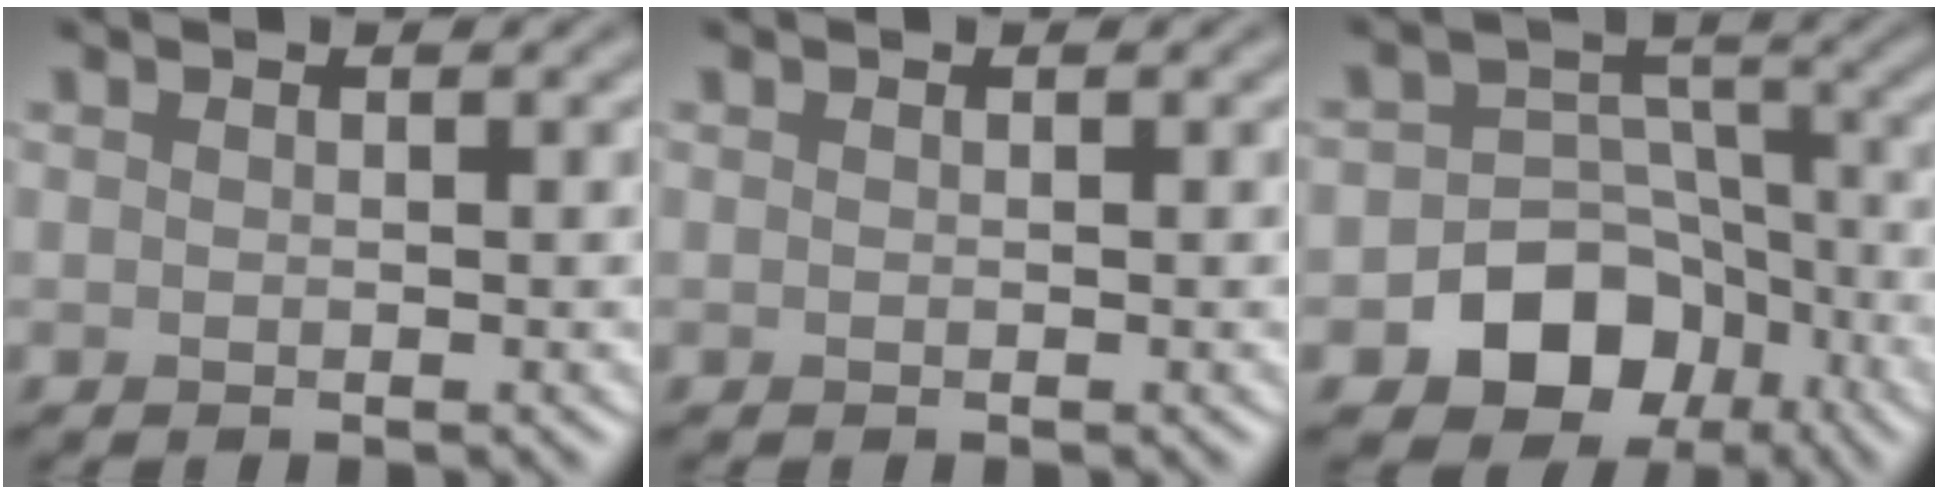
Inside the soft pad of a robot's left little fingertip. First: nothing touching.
{"total": 0.0}
{"total": 8.6, "force": [-4.3, 6.8, 3.0], "torque": [-0.020, 0.000, -0.093]}